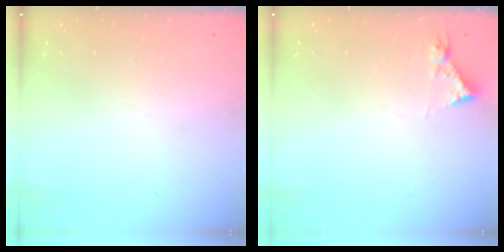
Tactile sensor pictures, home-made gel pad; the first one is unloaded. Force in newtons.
{"total": 4.3, "press": 4.3, "slide": 0.5}